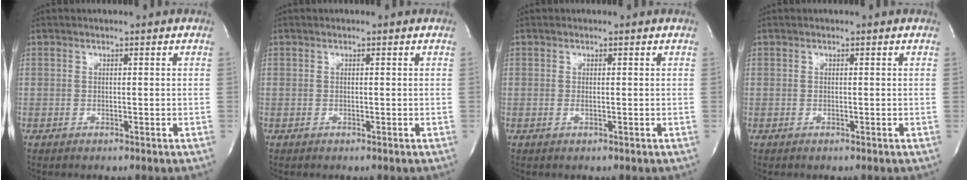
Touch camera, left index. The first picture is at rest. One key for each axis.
{"total": 0.0}
{"total": 0.8, "fx": -0.7, "fy": 0.0, "fz": 0.3, "tx": -0.009, "ty": -0.006, "tz": -0.012}
{"total": 0.0}